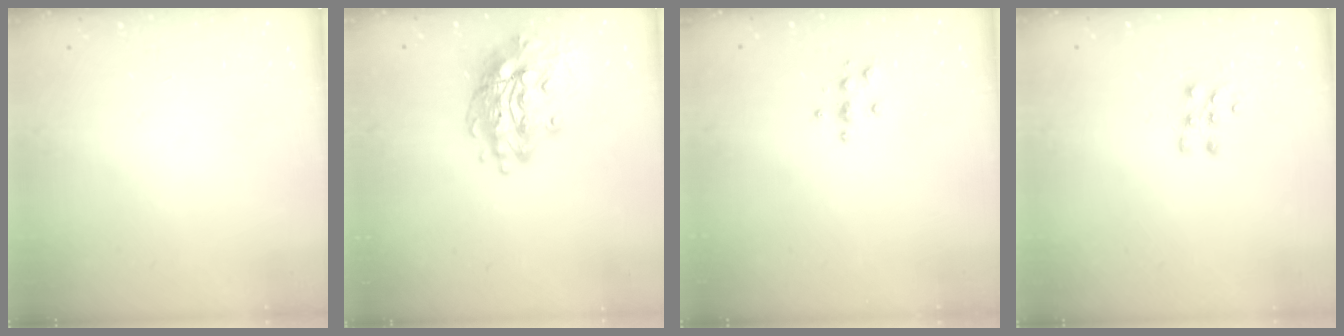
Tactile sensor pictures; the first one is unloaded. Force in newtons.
{"total": 15.7, "press": 15.7, "slide": 1.3}
{"total": 3.6, "press": 3.6, "slide": 0.4}
{"total": 6.5, "press": 6.4, "slide": 0.7}